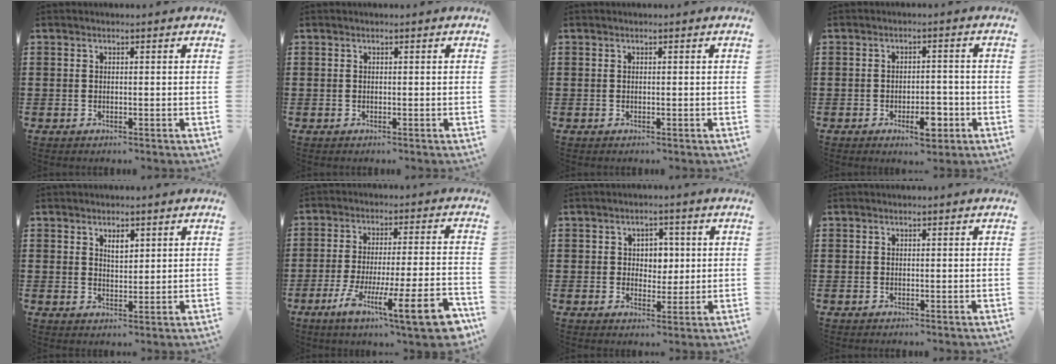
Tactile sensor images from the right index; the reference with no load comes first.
{"total": 0.0}
{"total": 0.0}
{"total": 4.8, "force": [-2.4, 1.8, 3.7], "torque": [-0.066, 0.002, -0.043]}
{"total": 2.5, "force": [1.5, 1.2, 1.7], "torque": [-0.030, 0.000, 0.025]}
{"total": 13.9, "force": [-7.9, 1.8, 11.4], "torque": [-0.194, 0.013, -0.132]}
{"total": 3.5, "force": [0.8, 3.0, 1.6], "torque": [-0.026, 0.007, 0.008]}
{"total": 0.0}